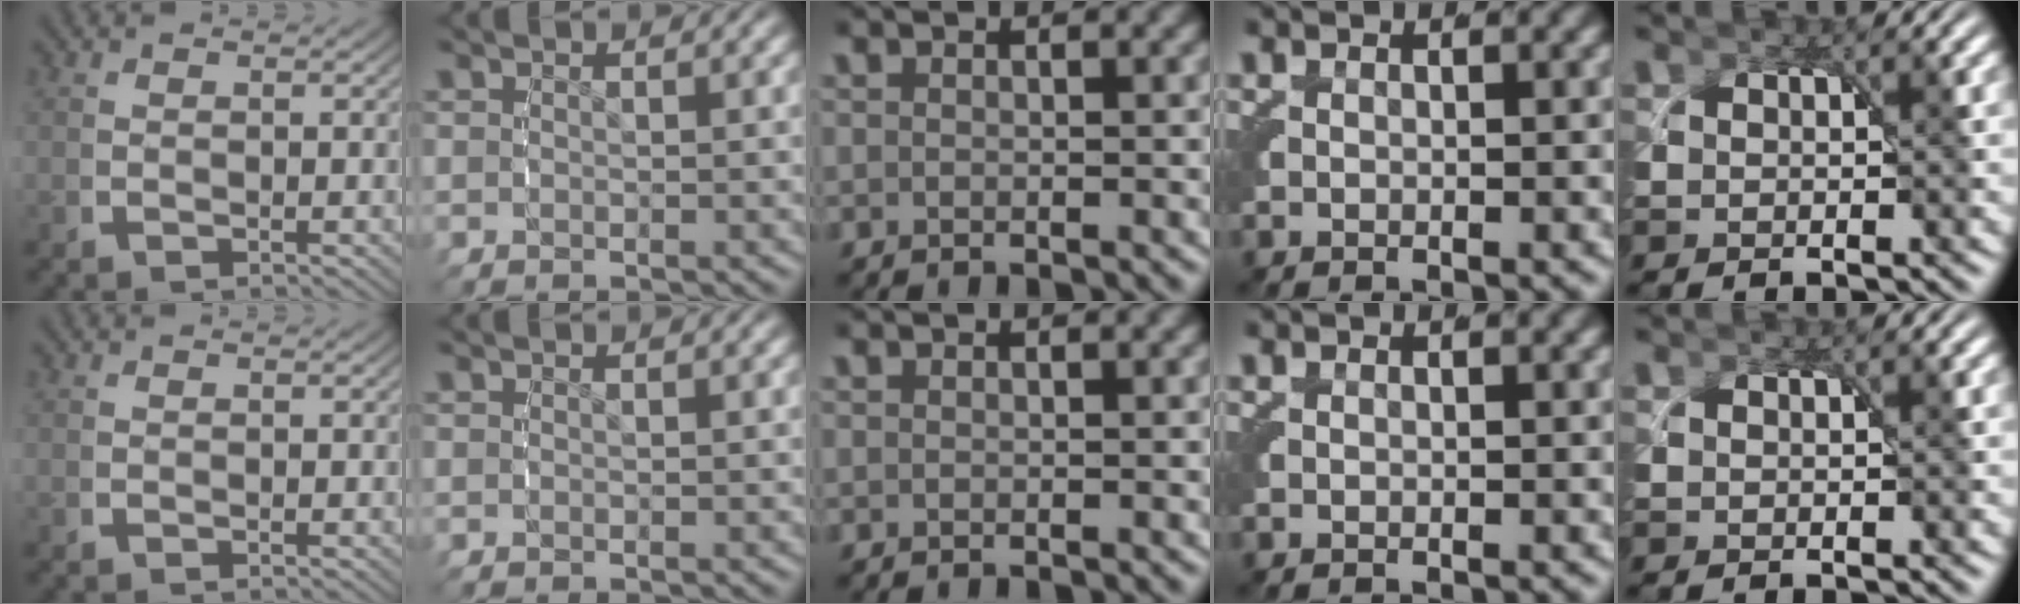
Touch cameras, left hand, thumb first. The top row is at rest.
{}